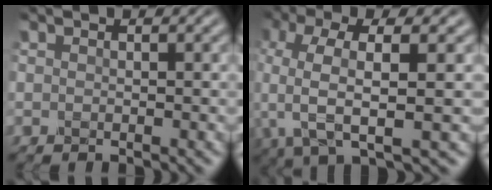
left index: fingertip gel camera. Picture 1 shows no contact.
{"total": 7.8, "force": [-1.0, 2.8, 7.2], "torque": [-0.149, 0.003, -0.026]}